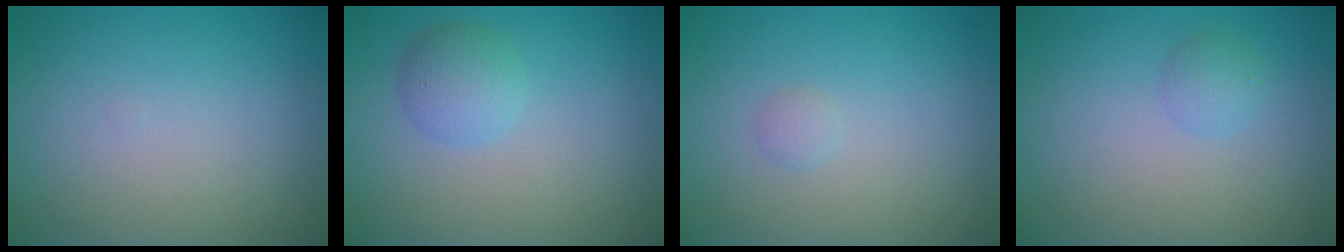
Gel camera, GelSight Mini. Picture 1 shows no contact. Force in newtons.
{"total": 2.5, "press": 2.5, "slide": 0.2}
{"total": 0.6, "press": 0.6, "slide": 0.0}
{"total": 1.2, "press": 1.2, "slide": 0.1}